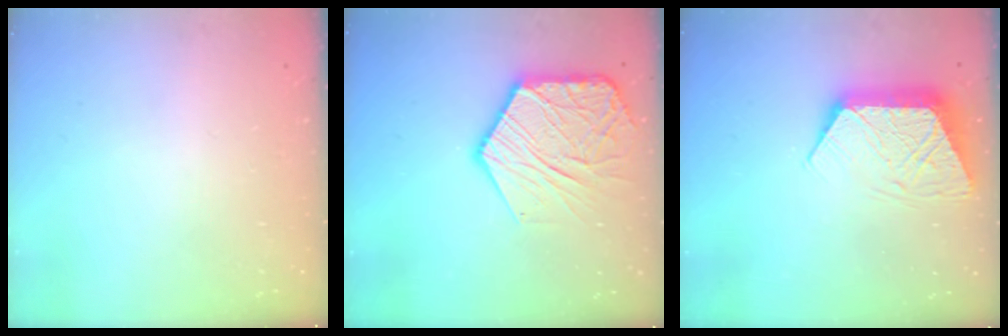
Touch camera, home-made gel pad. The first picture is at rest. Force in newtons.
{"total": 16.4, "press": 16.4, "slide": 1.4}
{"total": 14.4, "press": 14.3, "slide": 1.0}